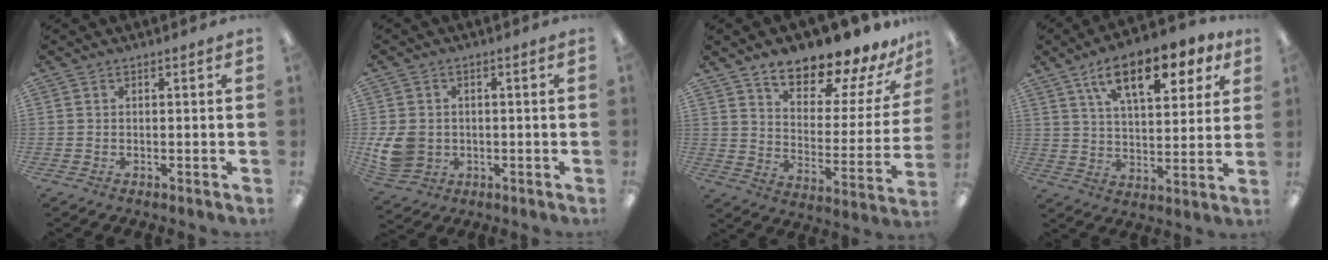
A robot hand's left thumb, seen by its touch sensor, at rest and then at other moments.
{"total": 8.5, "force": [-0.6, 7.3, 4.4], "torque": [-0.097, 0.016, -0.005]}
{"total": 14.1, "force": [12.5, 4.0, 5.2], "torque": [-0.083, -0.102, 0.214]}
{"total": 15.3, "force": [8.9, 6.6, 10.5], "torque": [-0.156, -0.031, 0.147]}